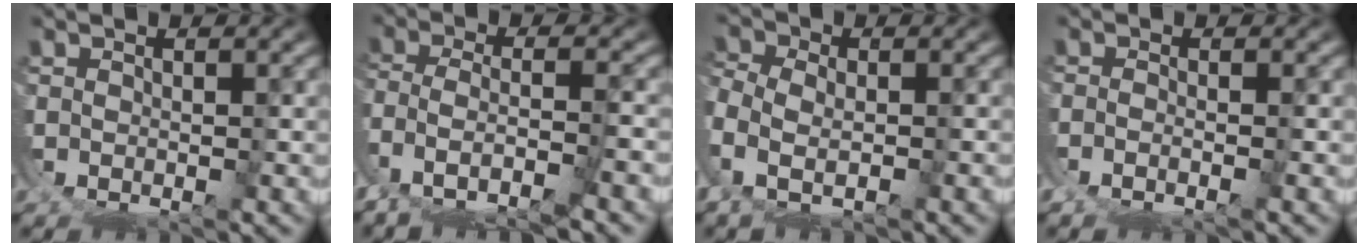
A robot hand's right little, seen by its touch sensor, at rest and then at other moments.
{"total": 3.9, "force": [-1.8, 1.7, 3.0], "torque": [-0.089, -0.030, -0.015]}
{"total": 3.1, "force": [-0.3, 2.3, 2.1], "torque": [-0.074, -0.018, 0.003]}
{"total": 2.0, "force": [-1.3, 0.3, 1.5], "torque": [-0.033, -0.015, -0.014]}